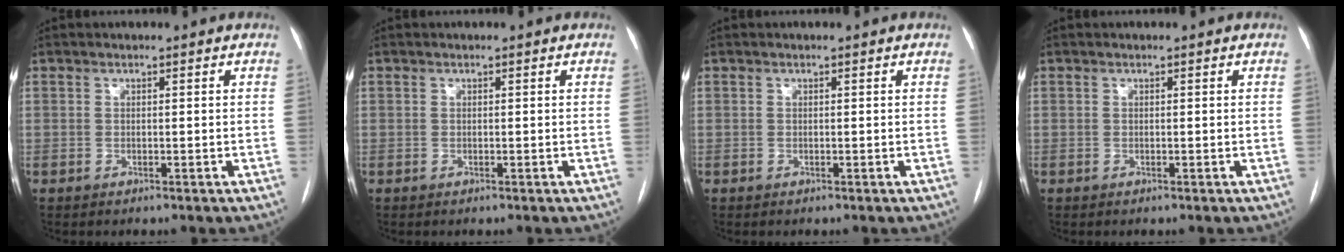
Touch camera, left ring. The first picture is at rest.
{"total": 0.0}
{"total": 0.0}
{"total": 0.0}